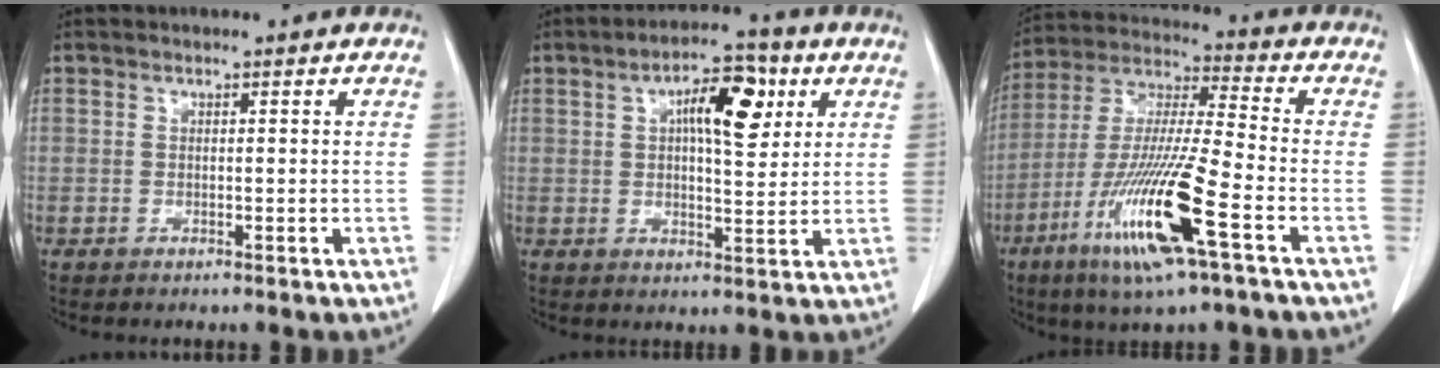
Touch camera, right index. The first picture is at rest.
{"total": 9.3, "force": [3.3, 3.2, 8.0], "torque": [-0.126, 0.017, 0.050]}
{"total": 17.4, "force": [-7.5, 0.7, 15.7], "torque": [-0.329, -0.028, -0.144]}